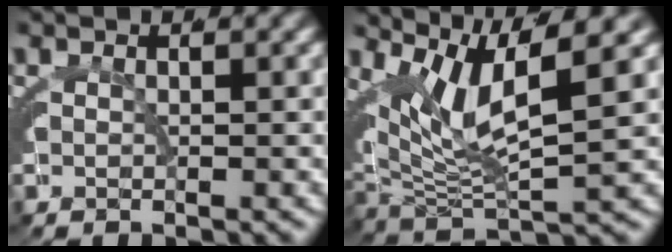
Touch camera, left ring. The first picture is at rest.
{"total": 7.7, "force": [1.9, 4.1, 6.3], "torque": [-0.120, -0.004, 0.032]}